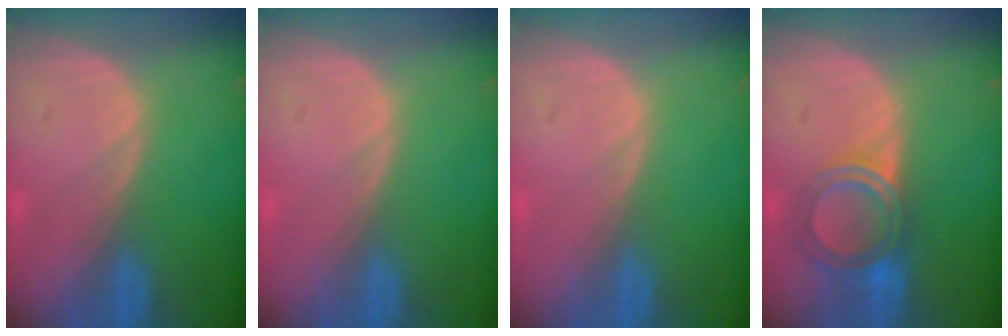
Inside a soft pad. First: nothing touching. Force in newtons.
{"total": 0.0}
{"total": 0.0}
{"total": 6.0, "press": 5.4, "slide": 2.6}